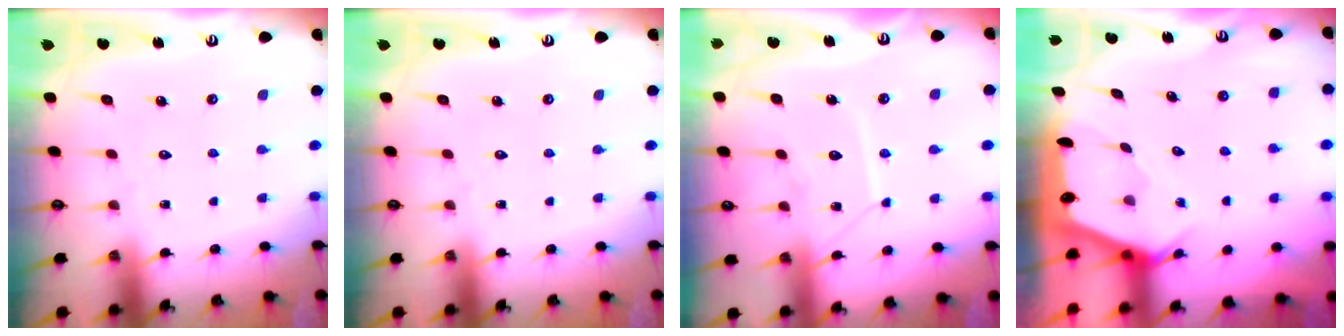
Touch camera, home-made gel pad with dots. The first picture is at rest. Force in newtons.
{"total": 0.0}
{"total": 9.9, "press": 9.9, "slide": 0.8}
{"total": 2.3, "press": 2.3, "slide": 0.3}